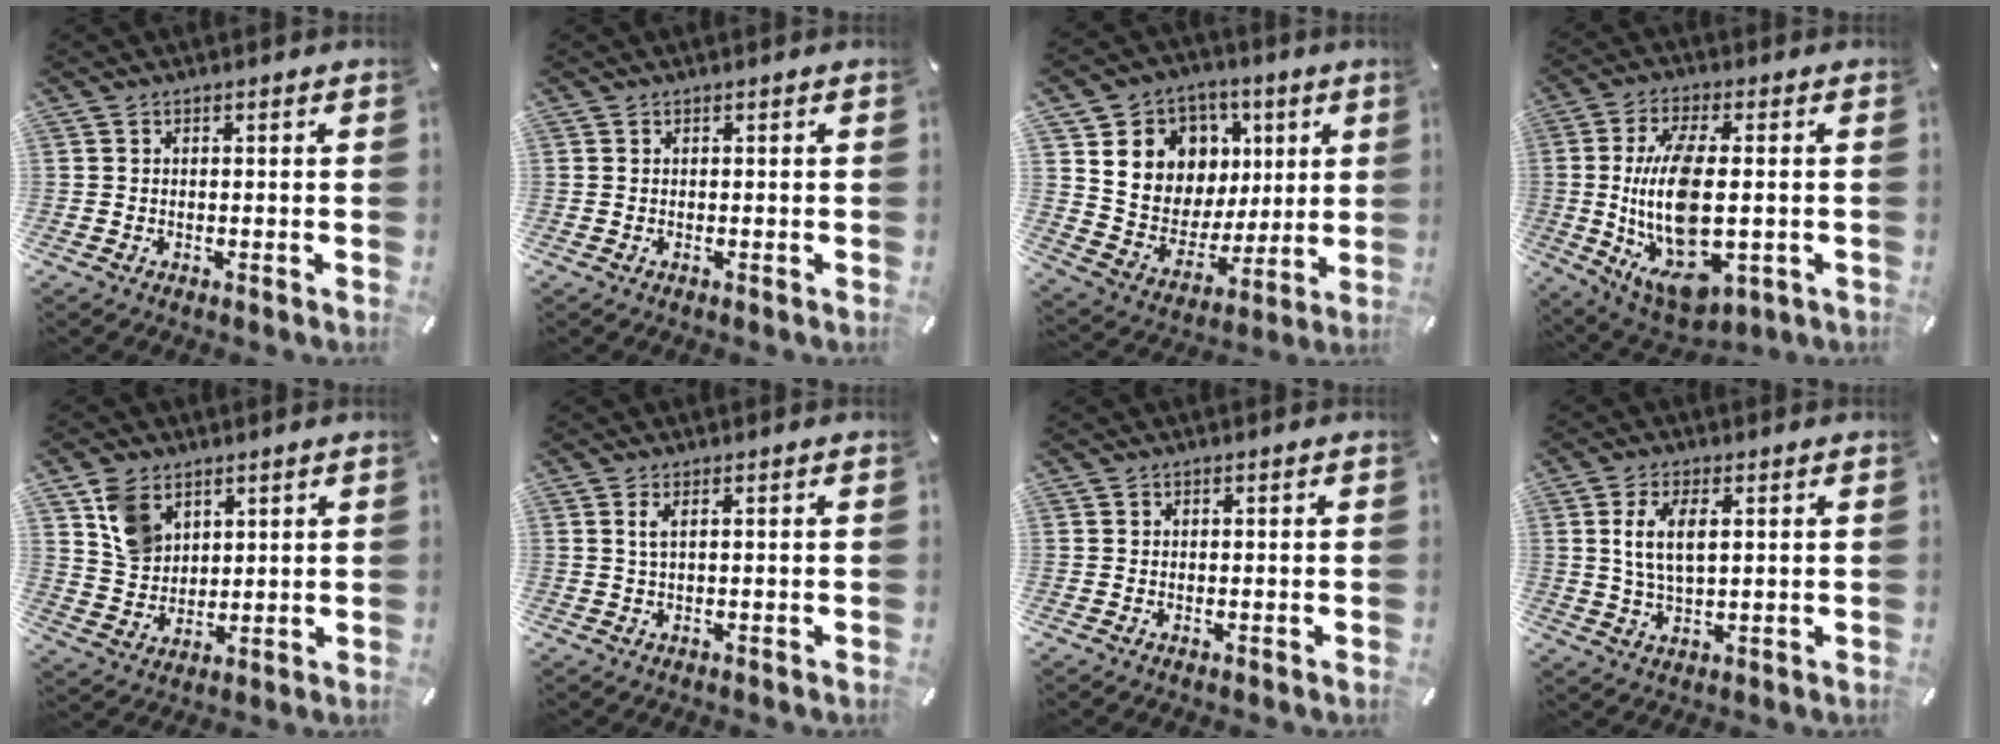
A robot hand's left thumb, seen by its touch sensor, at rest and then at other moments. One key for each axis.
{"total": 0.0}
{"total": 11.8, "fx": 3.2, "fy": 11.2, "fz": 2.0, "tx": -0.036, "ty": -0.032, "tz": 0.073}
{"total": 20.0, "fx": -0.6, "fy": 9.7, "fz": 17.4, "tx": -0.344, "ty": -0.014, "tz": 0.004}
{"total": 8.8, "fx": 4.6, "fy": 6.7, "fz": 3.4, "tx": -0.072, "ty": -0.002, "tz": 0.089}
{"total": 2.0, "fx": 0.5, "fy": 0.4, "fz": 1.9, "tx": -0.038, "ty": 0.001, "tz": 0.008}
{"total": 0.0}
{"total": 7.2, "fx": 2.0, "fy": 3.3, "fz": 6.1, "tx": -0.131, "ty": -0.002, "tz": 0.029}